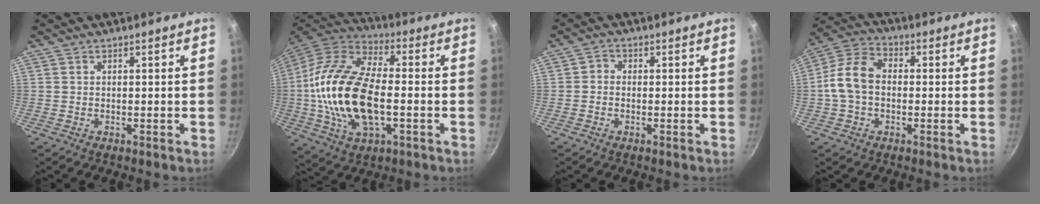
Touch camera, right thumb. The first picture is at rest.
{"total": 22.0, "force": [-2.0, 11.5, 18.7], "torque": [-0.359, 0.028, -0.043]}
{"total": 1.6, "force": [-0.6, 1.3, 0.6], "torque": [-0.008, 0.008, -0.017]}
{"total": 10.0, "force": [-0.5, 7.2, 6.9], "torque": [-0.115, 0.031, -0.028]}